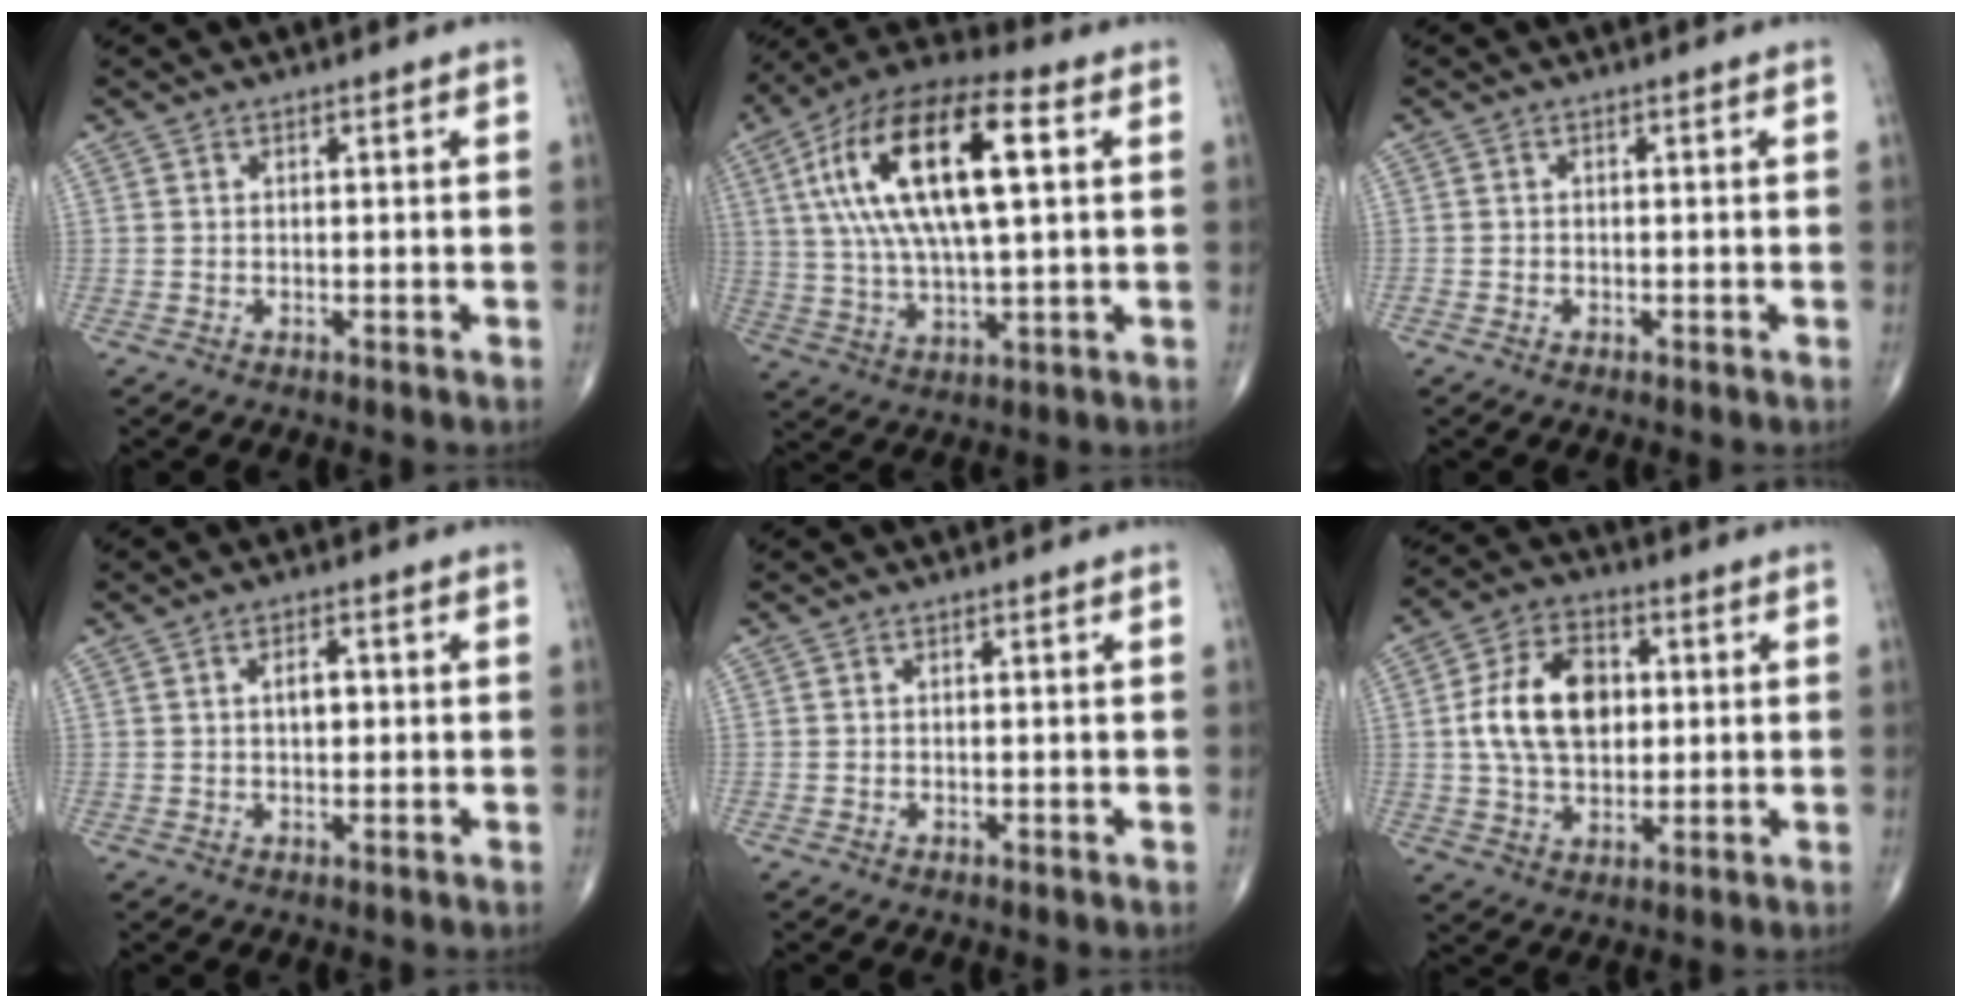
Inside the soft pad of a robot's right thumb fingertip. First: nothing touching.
{"total": 22.1, "force": [5.4, 8.3, 19.7], "torque": [-0.374, 0.016, 0.085]}
{"total": 0.6, "force": [-0.3, 0.5, 0.0], "torque": [0.005, 0.005, -0.007]}
{"total": 3.0, "force": [0.4, 1.6, 2.5], "torque": [-0.035, 0.005, 0.005]}
{"total": 0.0}
{"total": 13.6, "force": [1.6, 9.1, 10.0], "torque": [-0.155, 0.008, 0.025]}